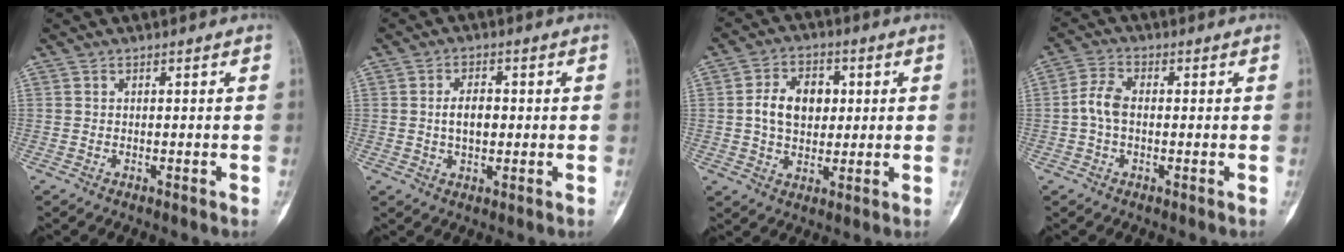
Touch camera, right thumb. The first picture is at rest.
{"total": 4.8, "force": [0.1, 3.0, 3.8], "torque": [-0.056, 0.008, -0.001]}
{"total": 9.6, "force": [1.2, 7.0, 6.6], "torque": [-0.080, 0.010, 0.018]}
{"total": 4.6, "force": [-0.4, 2.8, 3.6], "torque": [-0.068, 0.018, -0.017]}